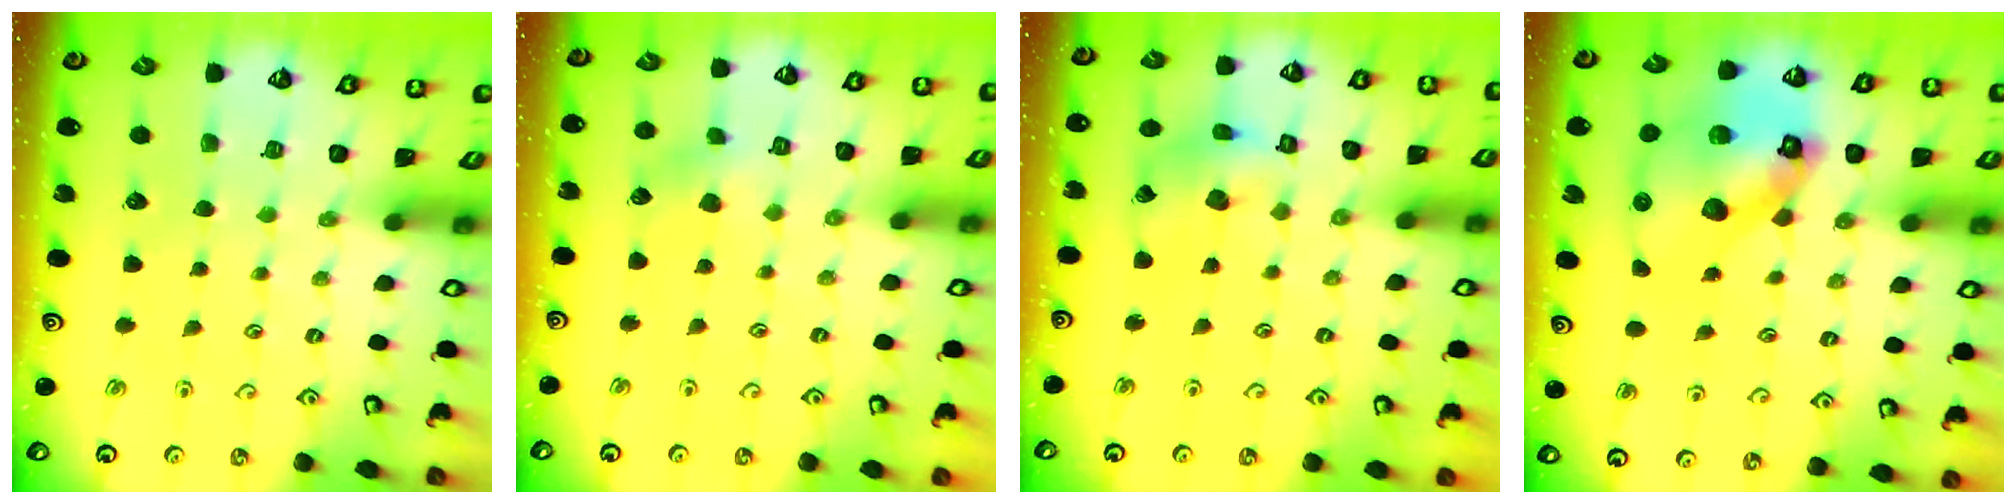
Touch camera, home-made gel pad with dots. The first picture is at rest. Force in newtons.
{"total": 4.1, "press": 4.1, "slide": 0.4}
{"total": 10.6, "press": 10.5, "slide": 1.5}
{"total": 18.0, "press": 17.8, "slide": 2.4}